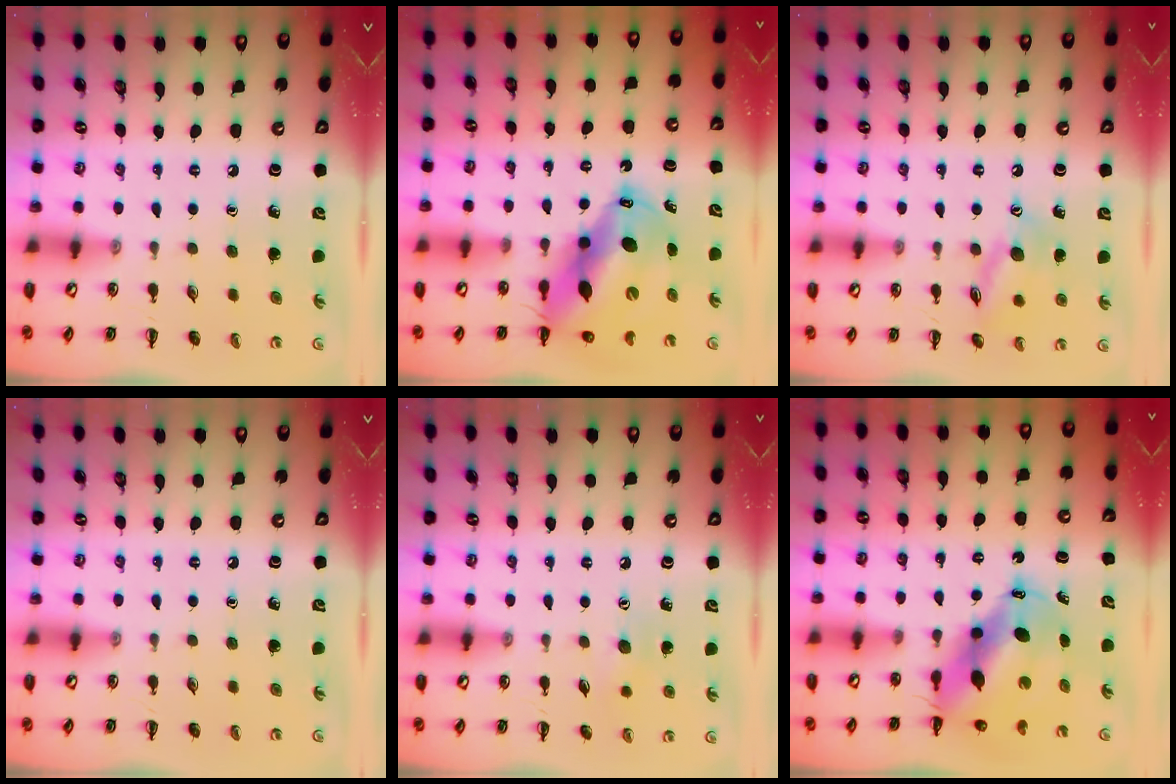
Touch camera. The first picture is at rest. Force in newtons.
{"total": 16.4, "press": 15.7, "slide": 4.8}
{"total": 12.4, "press": 12.4, "slide": 1.1}
{"total": 0.0}
{"total": 7.0, "press": 6.7, "slide": 1.8}
{"total": 11.0, "press": 10.6, "slide": 3.1}